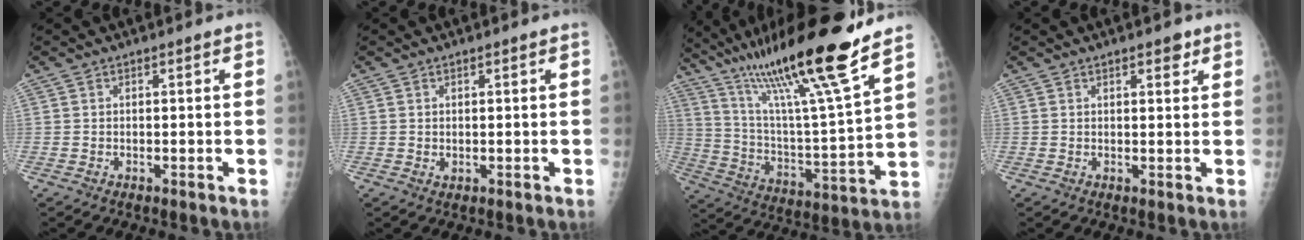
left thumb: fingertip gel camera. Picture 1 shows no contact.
{"total": 0.7, "force": [0.2, 0.4, 0.6], "torque": [-0.008, -0.004, 0.008]}
{"total": 25.0, "force": [17.5, 1.5, 17.8], "torque": [-0.290, -0.059, 0.309]}
{"total": 2.5, "force": [1.6, 1.0, 1.6], "torque": [-0.014, -0.008, 0.021]}